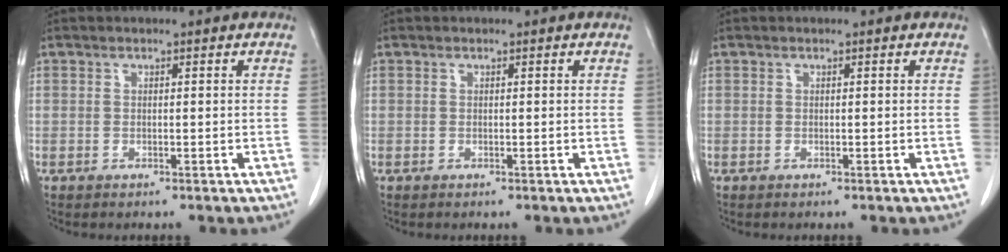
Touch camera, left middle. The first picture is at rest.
{"total": 0.0}
{"total": 0.0}